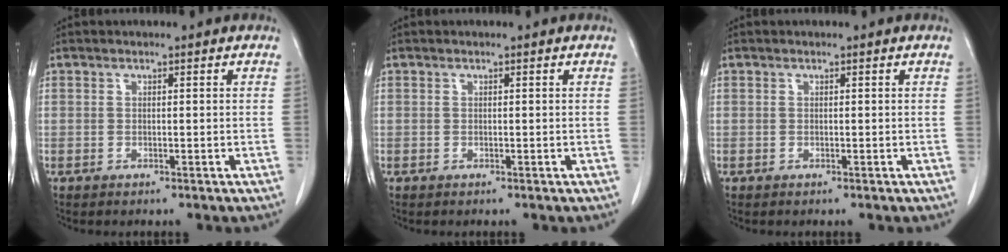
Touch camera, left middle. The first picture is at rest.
{"total": 0.0}
{"total": 0.0}